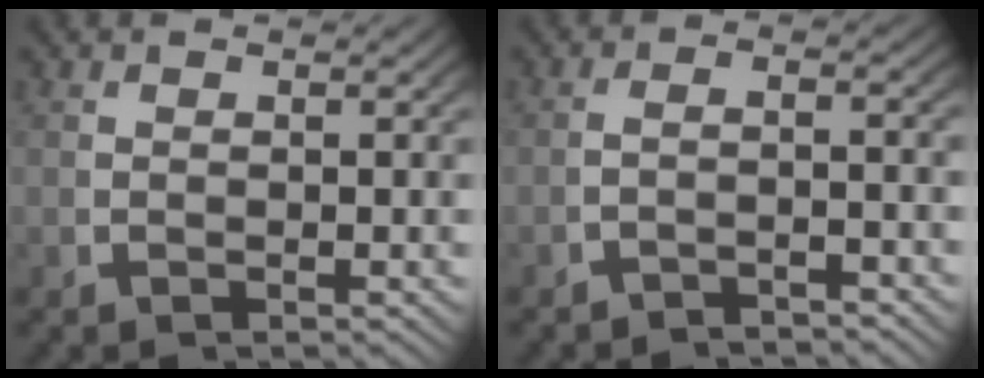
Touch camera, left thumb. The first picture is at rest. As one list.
[{"total": 2.6, "force": [-2.4, 0.3, 0.9], "torque": [-0.019, -0.007, -0.038]}]